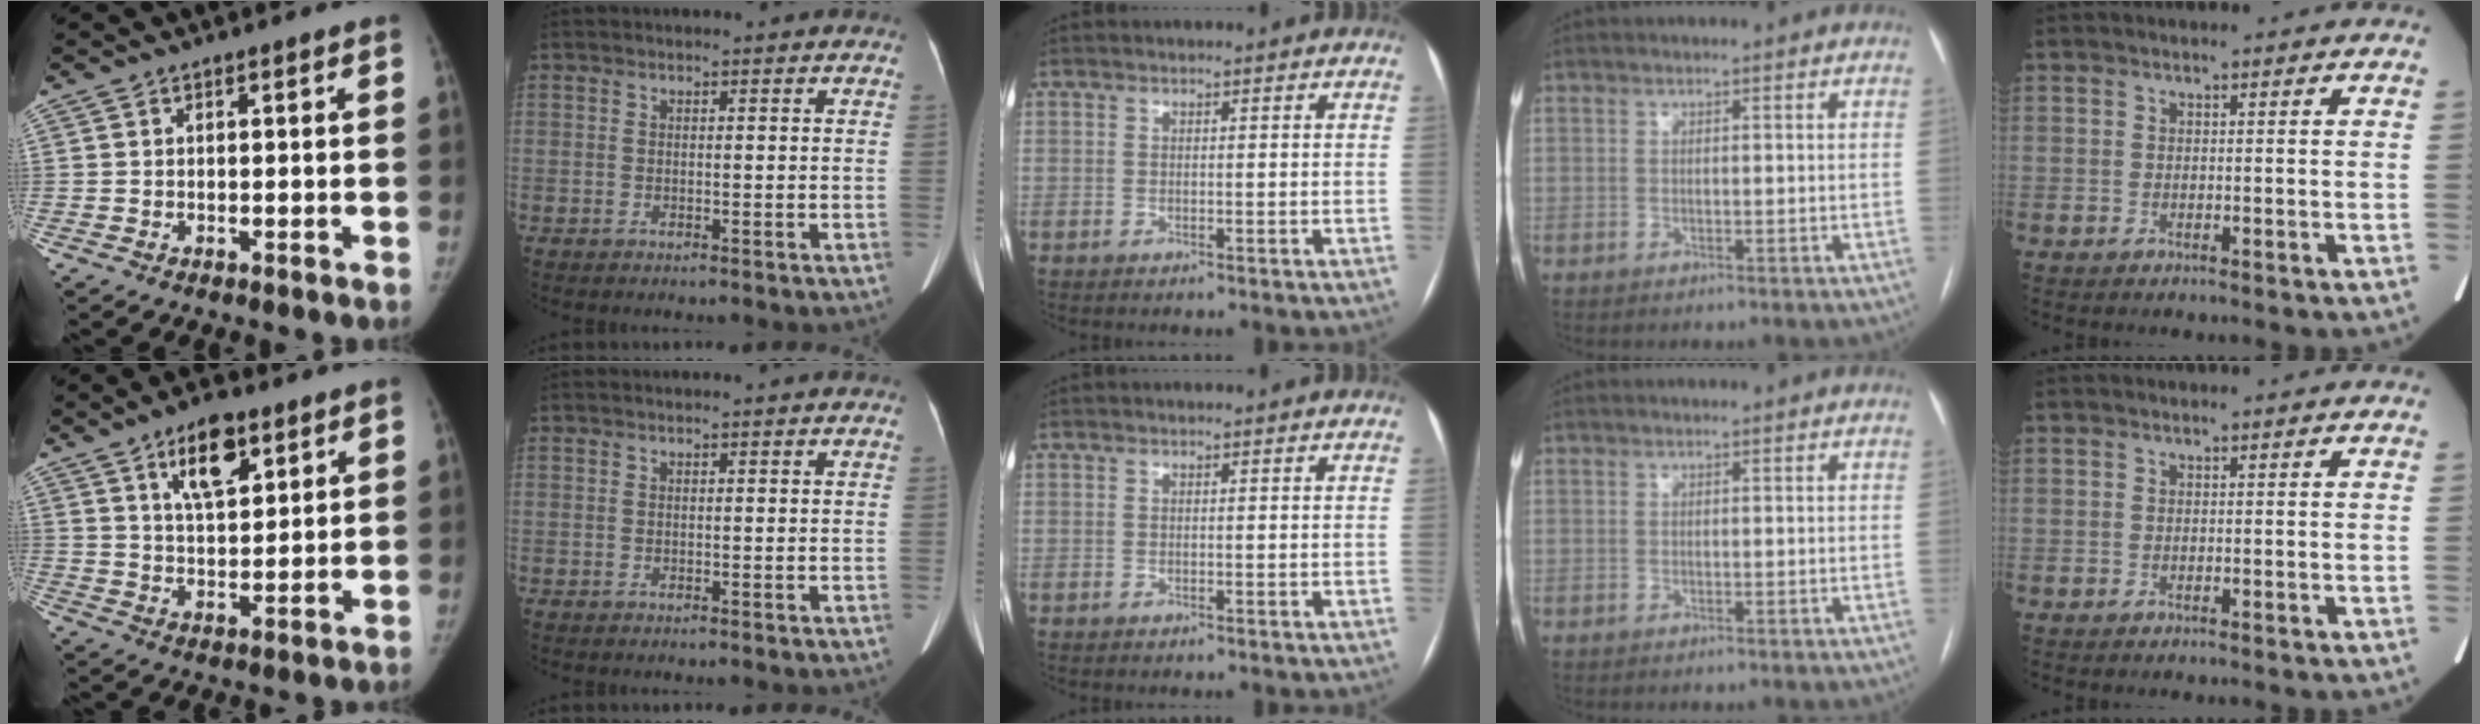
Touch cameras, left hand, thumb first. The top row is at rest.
{"thumb": {"total": 9.9, "force": [5.4, 4.4, 7.1], "torque": [-0.097, -0.027, 0.092]}}